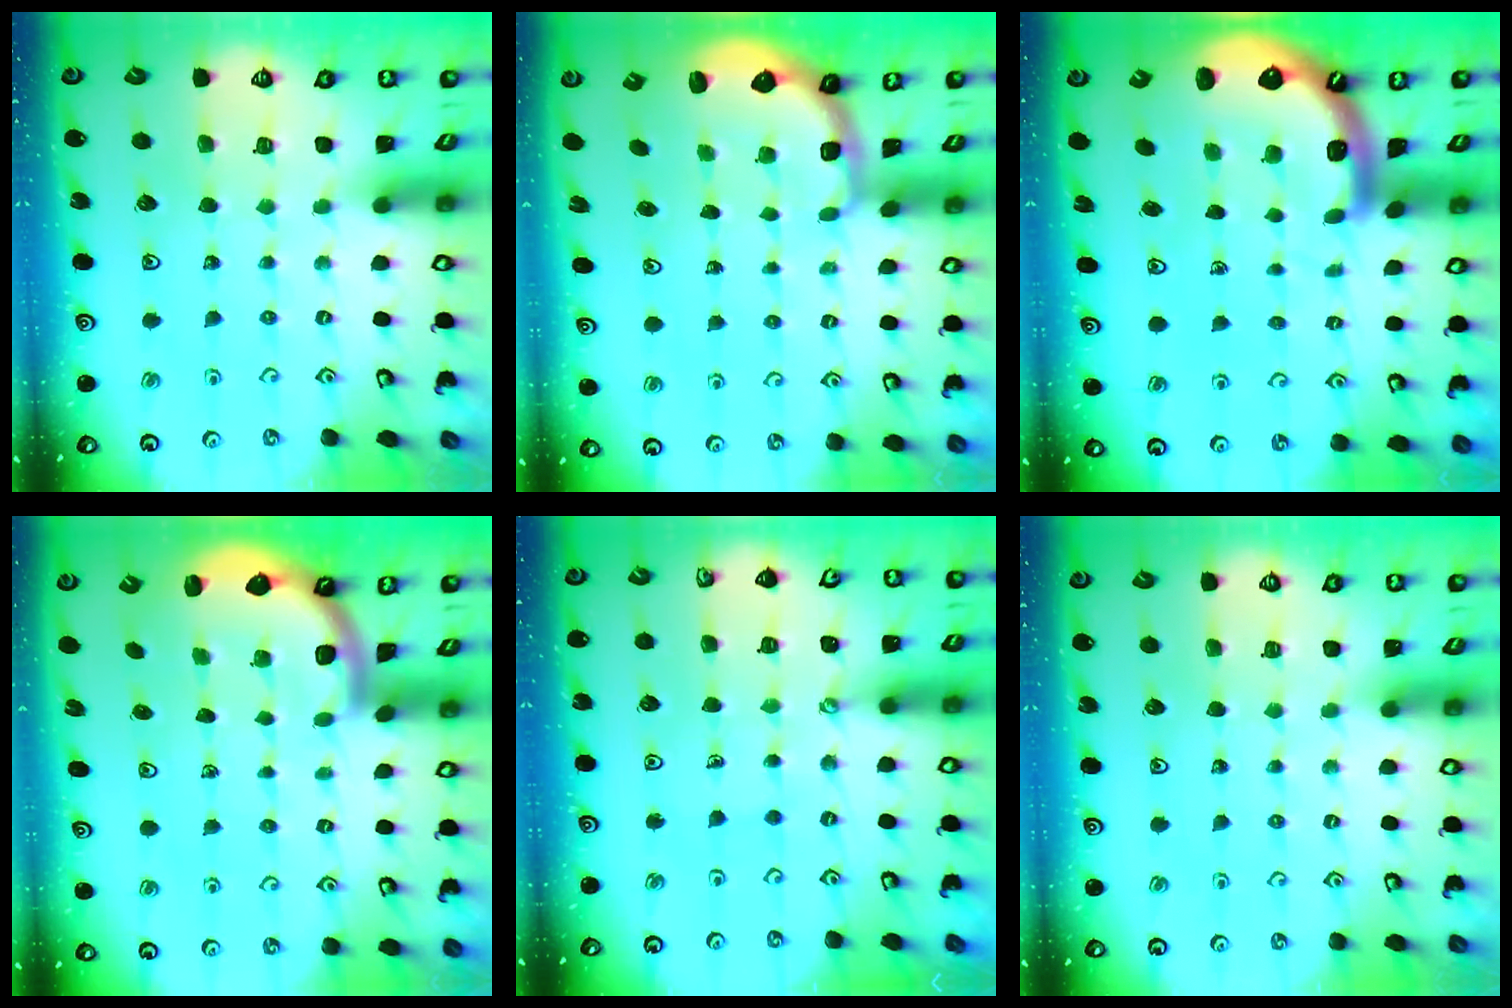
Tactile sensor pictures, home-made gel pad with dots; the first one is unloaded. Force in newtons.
{"total": 2.5, "press": 1.9, "slide": 1.7}
{"total": 4.6, "press": 4.5, "slide": 0.6}
{"total": 2.2, "press": 2.2, "slide": 0.3}
{"total": 0.6, "press": 0.6, "slide": 0.1}
{"total": 0.0}